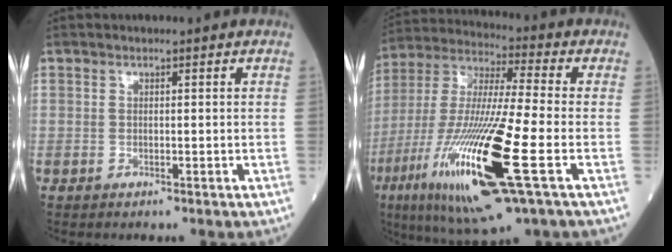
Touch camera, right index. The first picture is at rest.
{"total": 23.3, "force": [-8.0, 2.1, 21.8], "torque": [-0.469, -0.046, -0.146]}